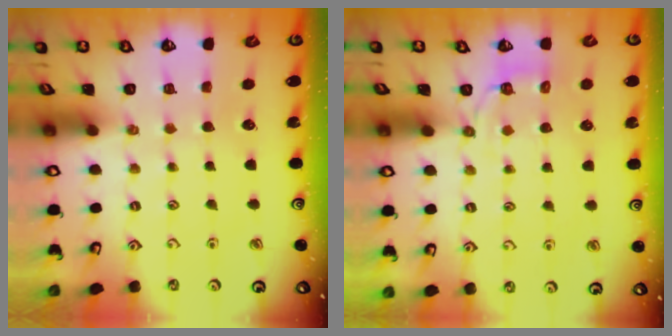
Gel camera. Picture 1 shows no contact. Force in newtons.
{"total": 2.7, "press": 1.4, "slide": 2.3}